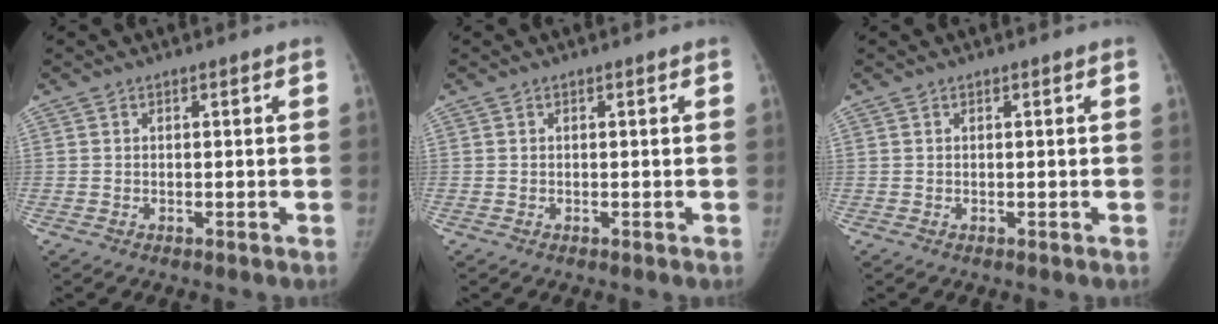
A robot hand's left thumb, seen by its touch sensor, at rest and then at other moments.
{"total": 0.0}
{"total": 0.0}